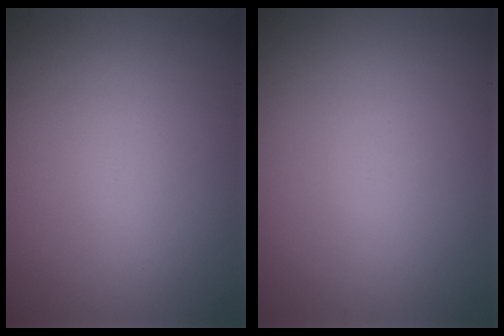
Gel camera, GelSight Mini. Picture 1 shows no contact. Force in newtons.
{"total": 0.0}